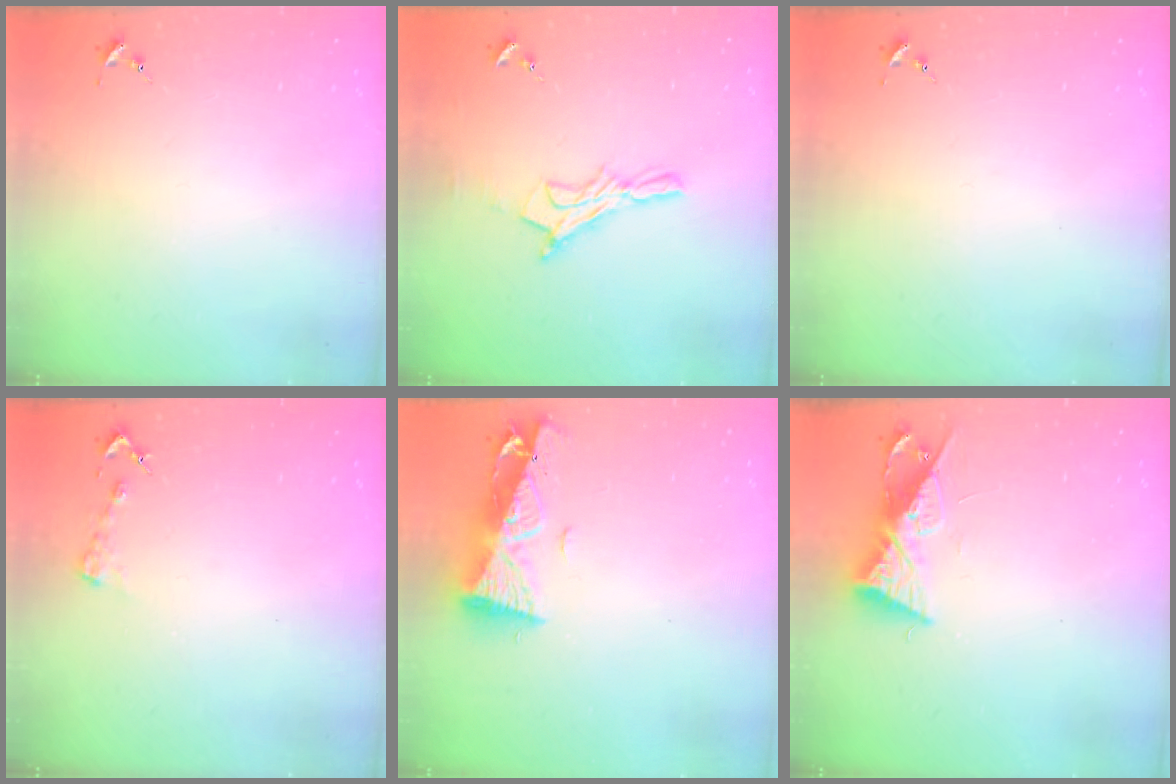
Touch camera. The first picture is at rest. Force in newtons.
{"total": 10.8, "press": 10.8, "slide": 0.7}
{"total": 0.0}
{"total": 3.1, "press": 3.1, "slide": 0.2}
{"total": 9.3, "press": 9.3, "slide": 1.1}
{"total": 9.7, "press": 9.7, "slide": 0.6}